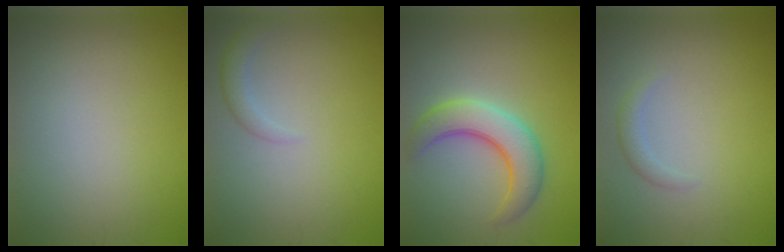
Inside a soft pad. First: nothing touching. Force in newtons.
{"total": 1.7, "press": 1.7, "slide": 0.1}
{"total": 5.7, "press": 5.7, "slide": 0.3}
{"total": 1.3, "press": 1.3, "slide": 0.1}